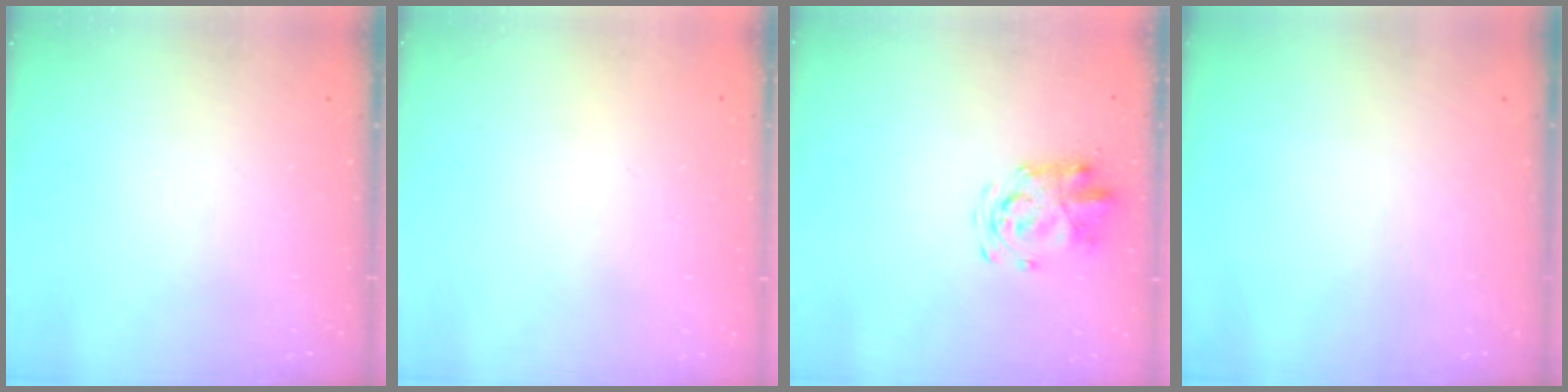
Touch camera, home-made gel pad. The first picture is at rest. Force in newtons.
{"total": 1.6, "press": 1.6, "slide": 0.2}
{"total": 4.0, "press": 3.9, "slide": 0.6}
{"total": 0.0}